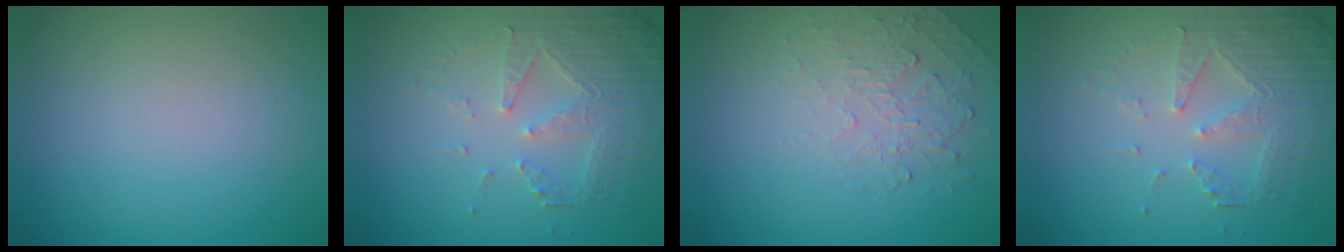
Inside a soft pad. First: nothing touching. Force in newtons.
{"total": 5.3, "press": 3.6, "slide": 4.0}
{"total": 2.1, "press": 0.9, "slide": 1.9}
{"total": 5.3, "press": 3.6, "slide": 4.0}